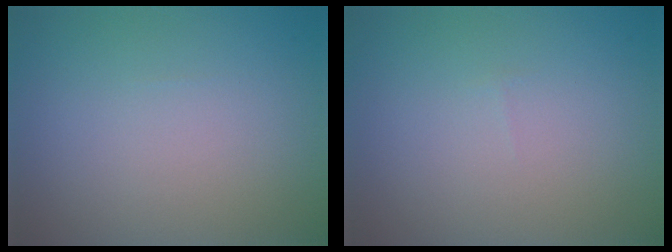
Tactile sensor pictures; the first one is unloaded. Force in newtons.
{"total": 0.0}